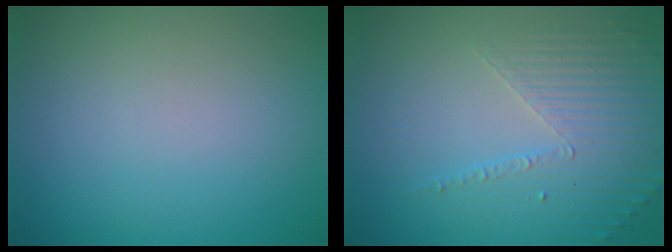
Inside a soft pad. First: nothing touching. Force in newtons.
{"total": 4.8, "press": 3.2, "slide": 3.6}